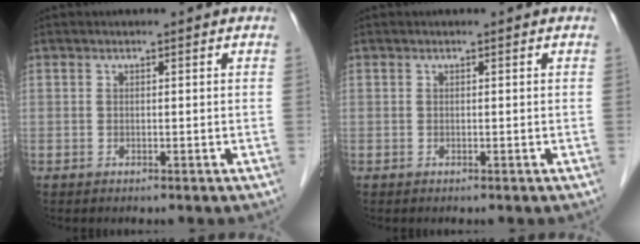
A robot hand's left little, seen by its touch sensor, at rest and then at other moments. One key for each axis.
{"total": 0.0}